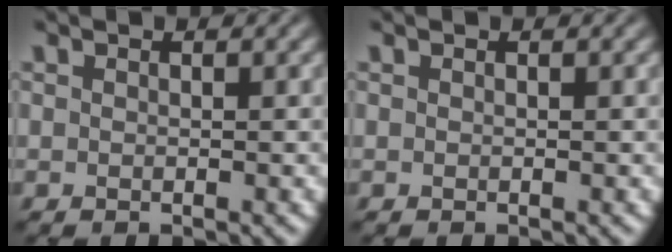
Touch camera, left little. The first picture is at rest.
{"total": 0.0}